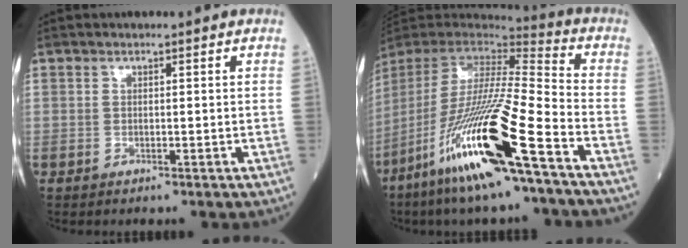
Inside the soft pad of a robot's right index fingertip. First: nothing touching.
{"total": 23.1, "force": [-12.4, 1.1, 19.5], "torque": [-0.400, -0.067, -0.244]}